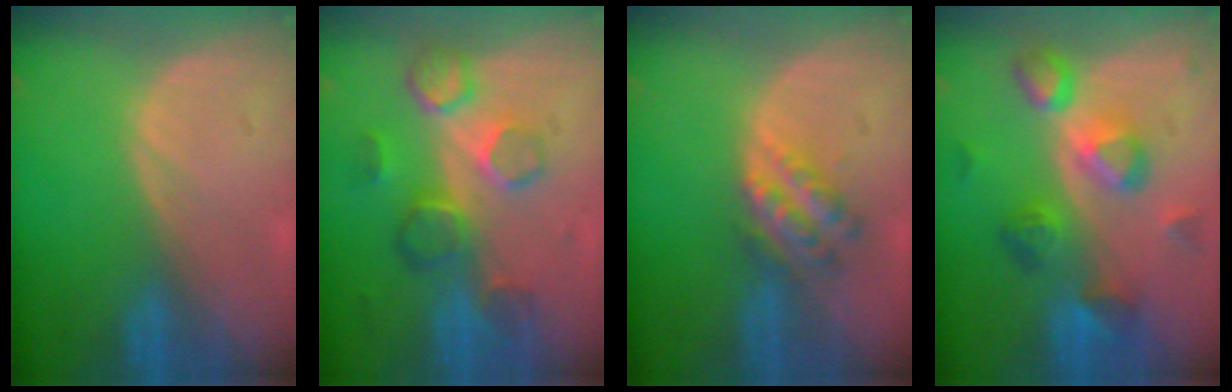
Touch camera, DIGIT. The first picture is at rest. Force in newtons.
{"total": 8.4, "press": 7.7, "slide": 3.4}
{"total": 5.5, "press": 5.0, "slide": 2.4}
{"total": 8.3, "press": 8.1, "slide": 1.7}